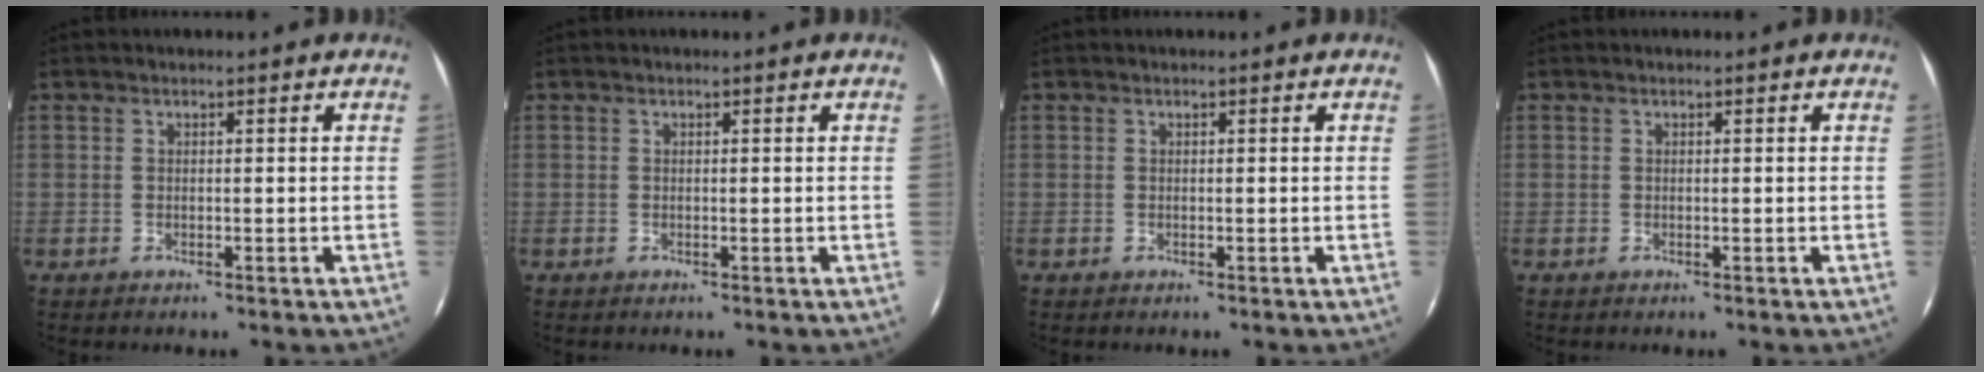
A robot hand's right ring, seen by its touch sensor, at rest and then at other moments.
{"total": 0.0}
{"total": 0.0}
{"total": 0.0}